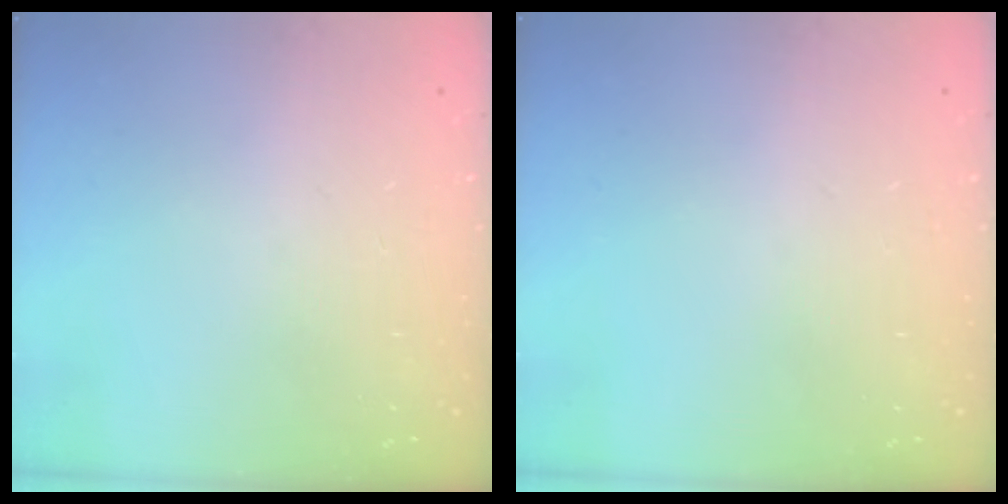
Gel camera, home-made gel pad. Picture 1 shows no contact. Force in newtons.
{"total": 0.0}